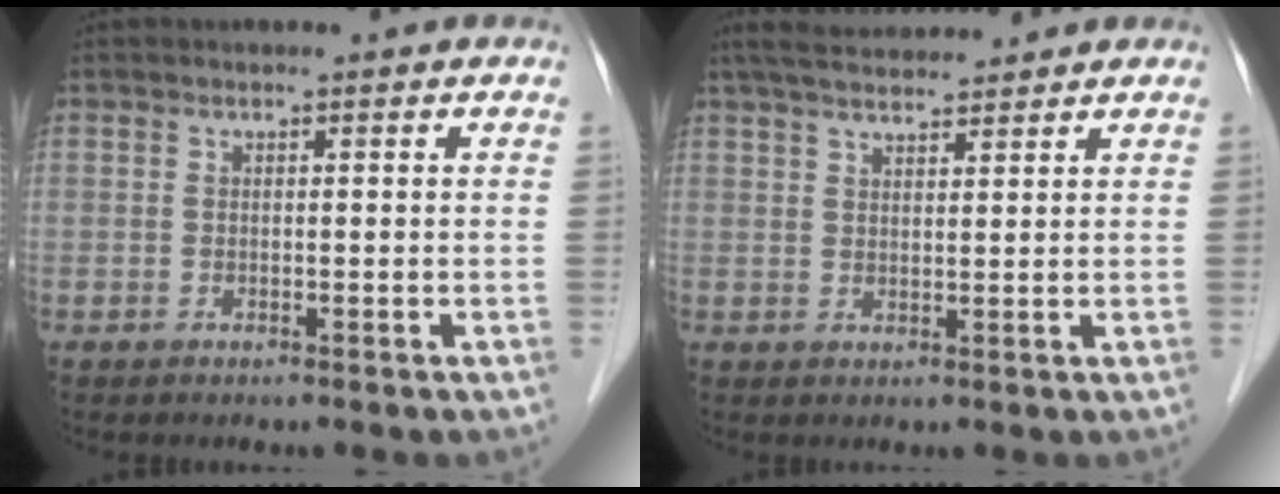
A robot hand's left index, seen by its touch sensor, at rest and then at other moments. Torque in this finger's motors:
{"motor_torque": [-0.10, -0.66, -0.05, -0.01]}